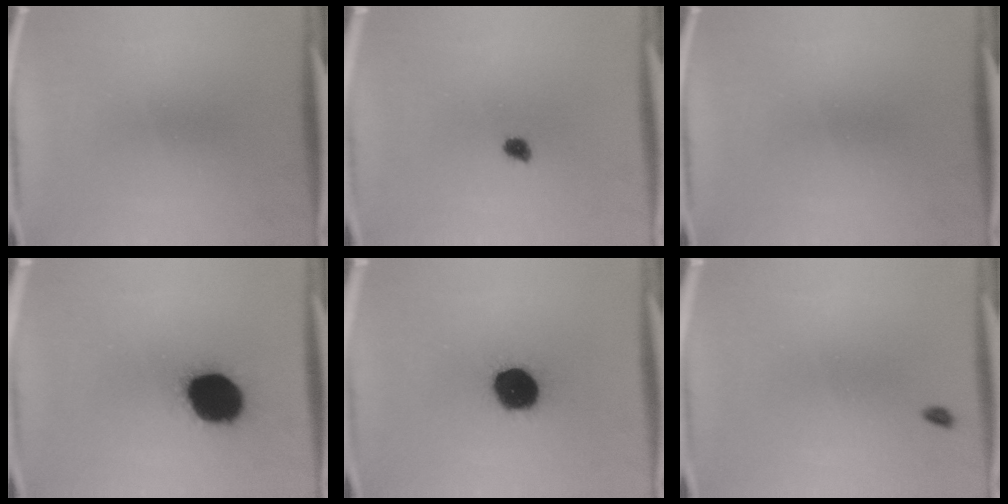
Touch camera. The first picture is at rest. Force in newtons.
{"total": 1.8}
{"total": 0.0}
{"total": 18.7}
{"total": 14.0}
{"total": 1.1}